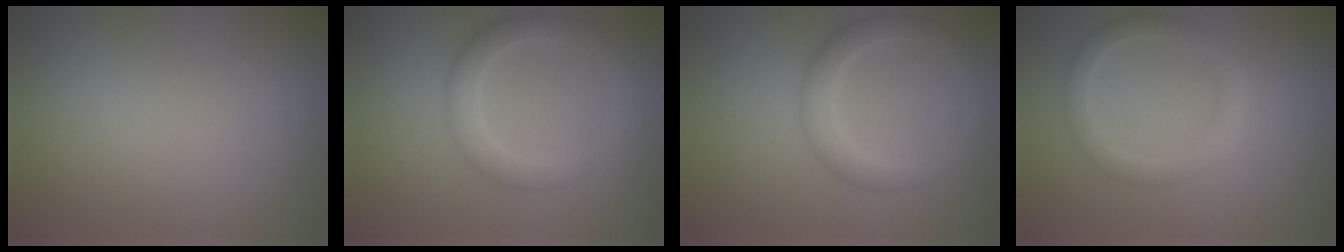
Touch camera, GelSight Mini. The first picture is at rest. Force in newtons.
{"total": 3.2, "press": 3.2, "slide": 0.2}
{"total": 2.9, "press": 2.8, "slide": 0.2}
{"total": 2.6, "press": 2.6, "slide": 0.2}